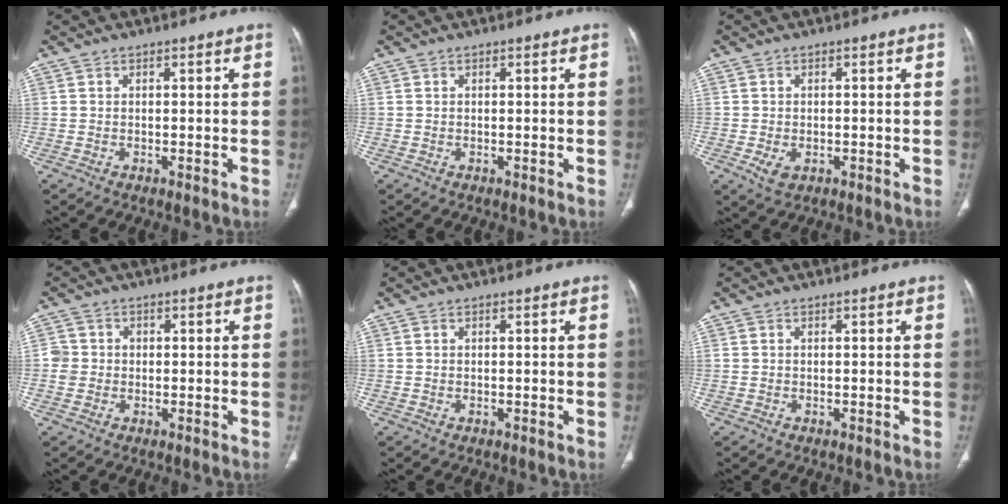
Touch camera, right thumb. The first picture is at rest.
{"total": 0.0}
{"total": 3.0, "force": [-1.0, 1.9, 2.1], "torque": [-0.039, -0.001, -0.009]}
{"total": 3.3, "force": [-0.2, 3.2, 0.8], "torque": [0.004, 0.009, -0.006]}
{"total": 0.0}
{"total": 0.0}